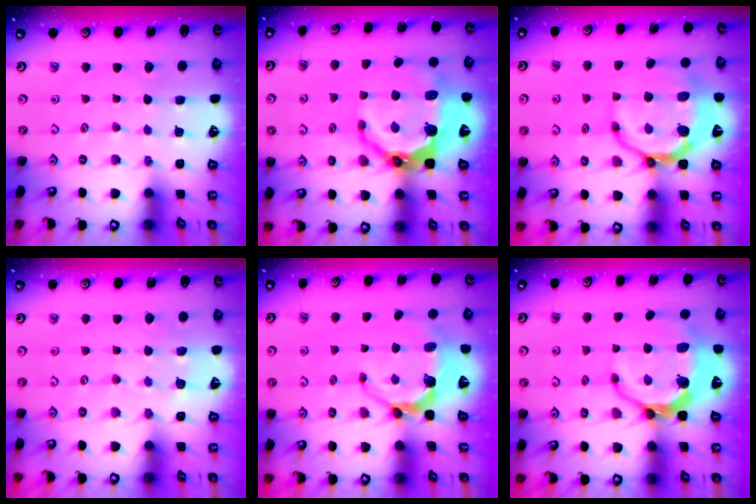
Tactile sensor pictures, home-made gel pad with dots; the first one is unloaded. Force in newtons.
{"total": 11.6, "press": 10.6, "slide": 4.9}
{"total": 10.0, "press": 9.1, "slide": 4.0}
{"total": 5.3, "press": 5.2, "slide": 0.6}
{"total": 7.4, "press": 6.2, "slide": 4.1}
{"total": 8.4, "press": 7.3, "slide": 4.2}